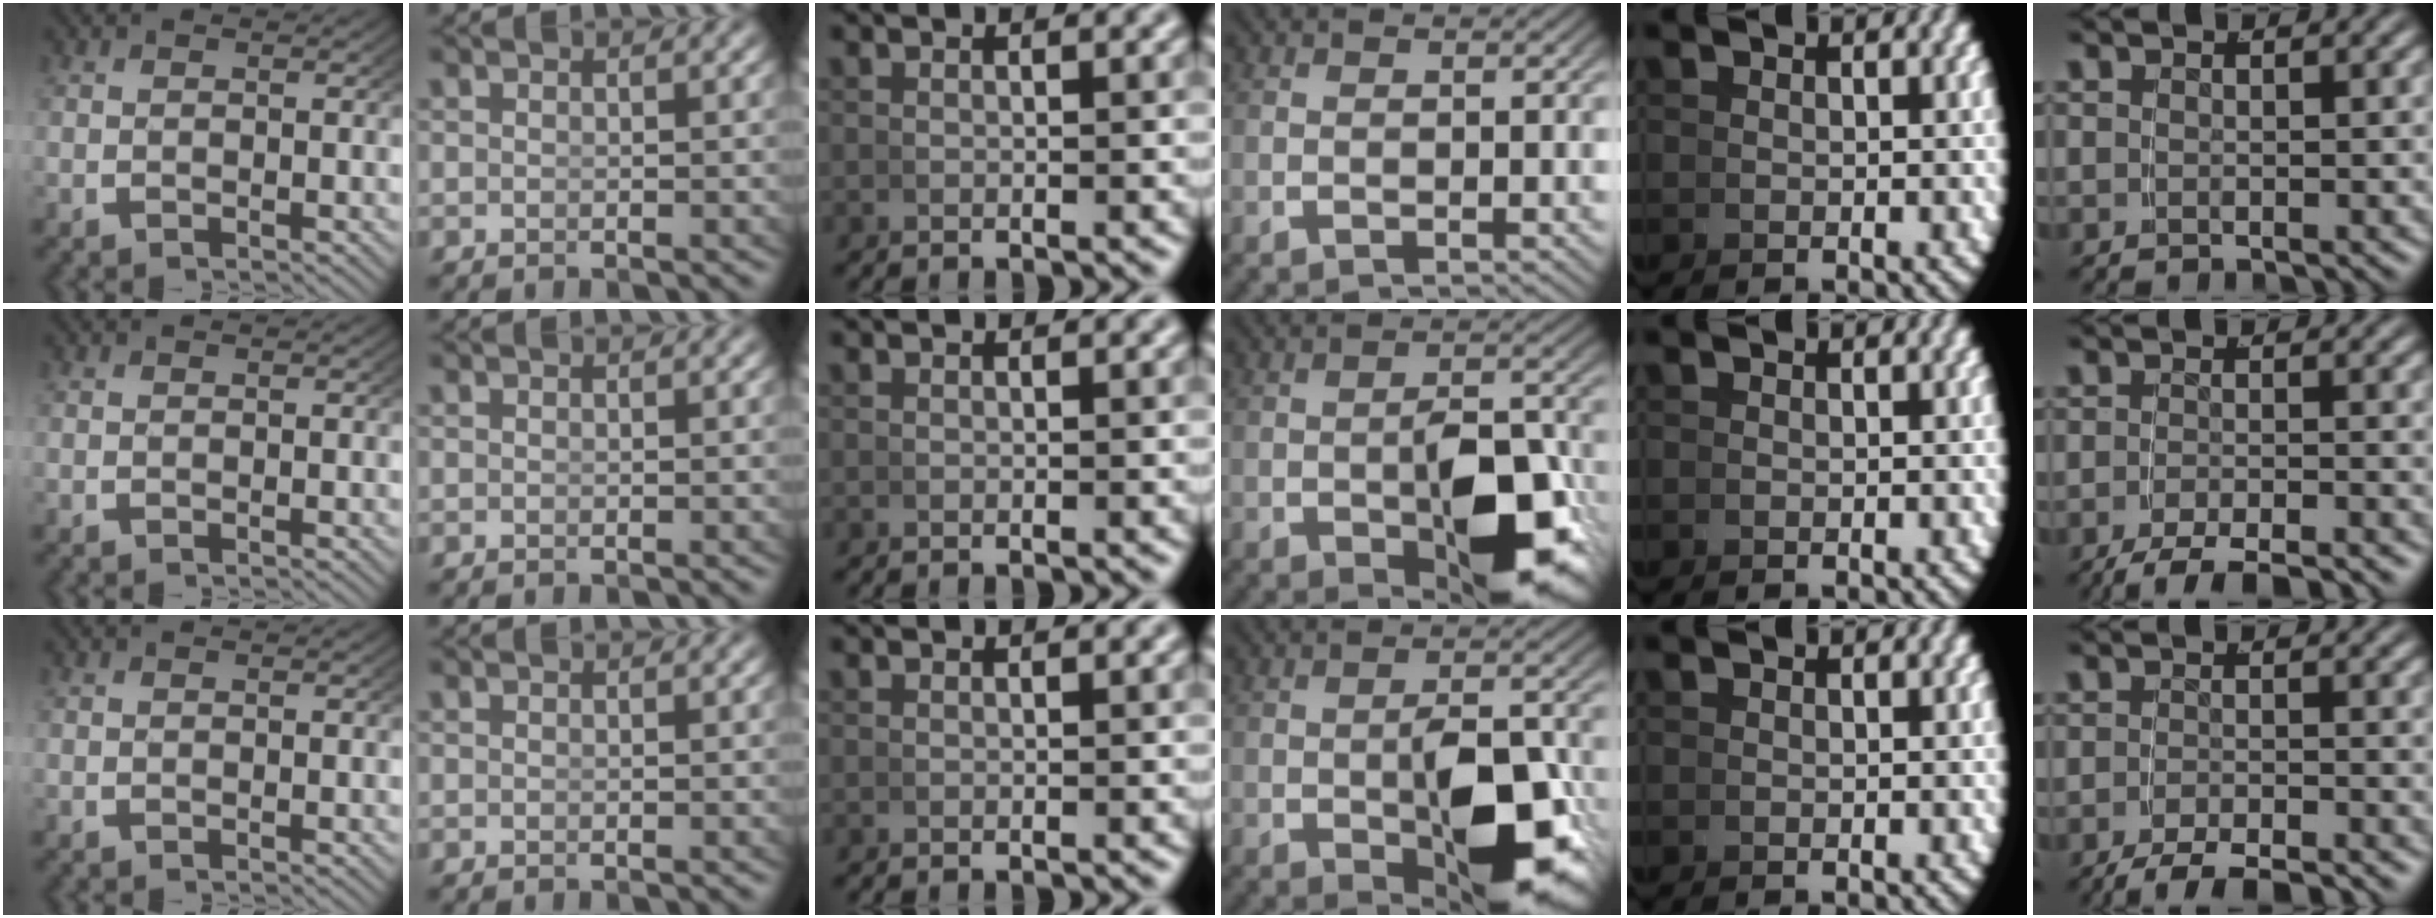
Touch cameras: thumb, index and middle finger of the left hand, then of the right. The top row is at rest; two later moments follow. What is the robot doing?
{"motion": "grasp_and_lifting", "object": "calculator"}